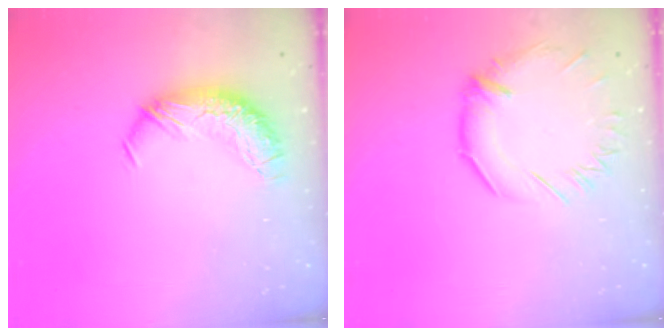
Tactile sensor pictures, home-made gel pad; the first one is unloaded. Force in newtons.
{"total": 1.2, "press": 0.6, "slide": 1.1}